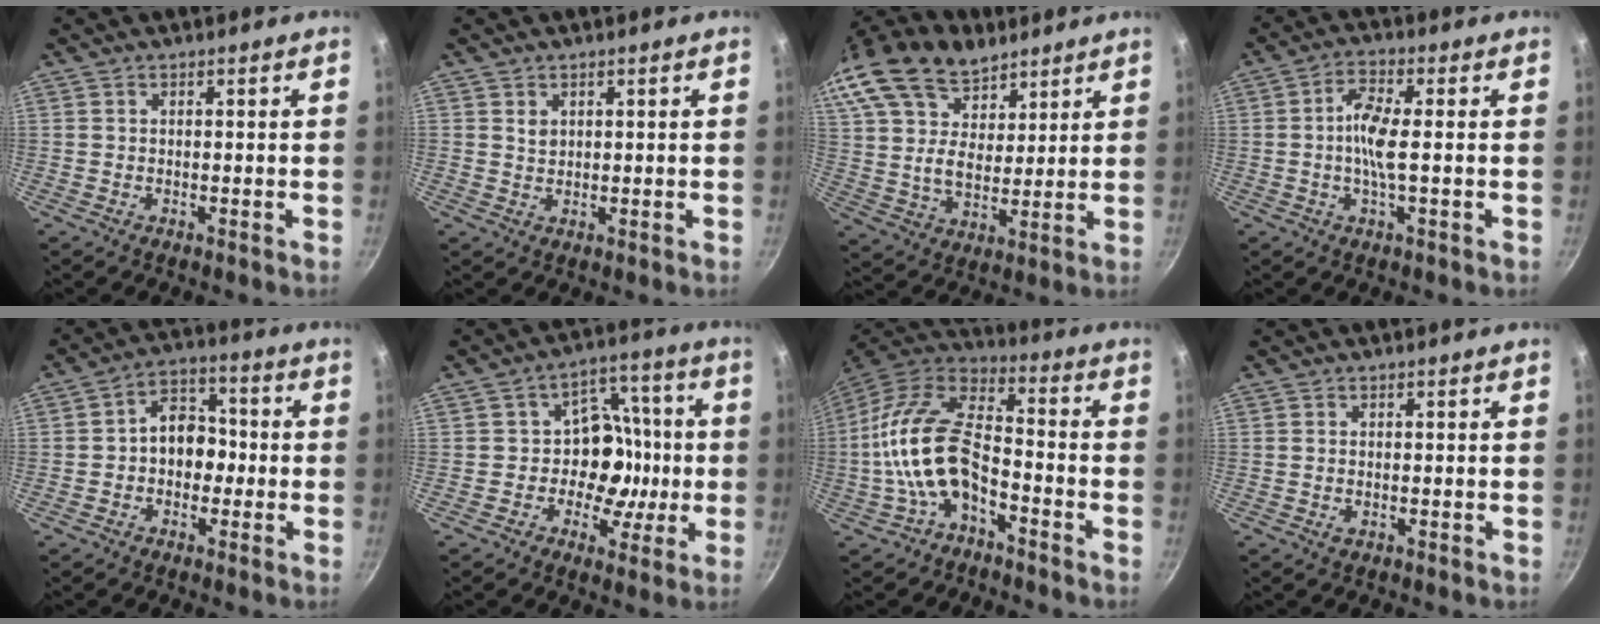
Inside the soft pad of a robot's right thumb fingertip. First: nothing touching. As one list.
[{"total": 1.6, "force": [0.7, 1.3, 0.8], "torque": [-0.008, -0.003, 0.011]}, {"total": 27.5, "force": [18.0, 16.5, 12.8], "torque": [-0.281, -0.006, 0.327]}, {"total": 6.3, "force": [-0.3, 1.6, 6.1], "torque": [-0.130, 0.013, -0.012]}, {"total": 8.3, "force": [-1.1, 6.3, 5.3], "torque": [-0.032, 0.031, -0.028]}, {"total": 11.8, "force": [-1.5, 9.6, 6.7], "torque": [-0.046, 0.027, -0.031]}, {"total": 15.4, "force": [-4.9, 8.2, 12.0], "torque": [-0.221, 0.047, -0.105]}, {"total": 0.8, "force": [-0.2, 0.5, 0.6], "torque": [-0.013, 0.001, -0.003]}]